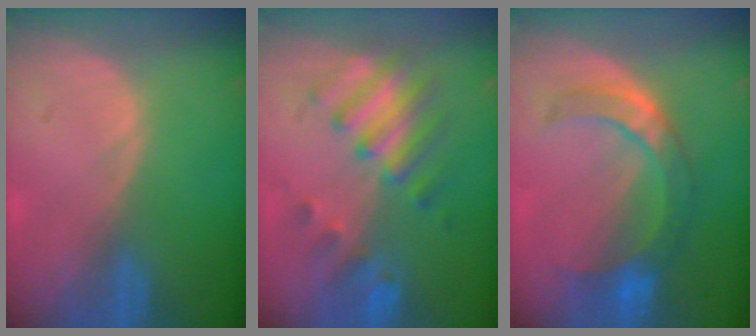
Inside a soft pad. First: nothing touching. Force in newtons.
{"total": 7.2, "press": 7.0, "slide": 1.4}
{"total": 7.4, "press": 7.2, "slide": 1.9}